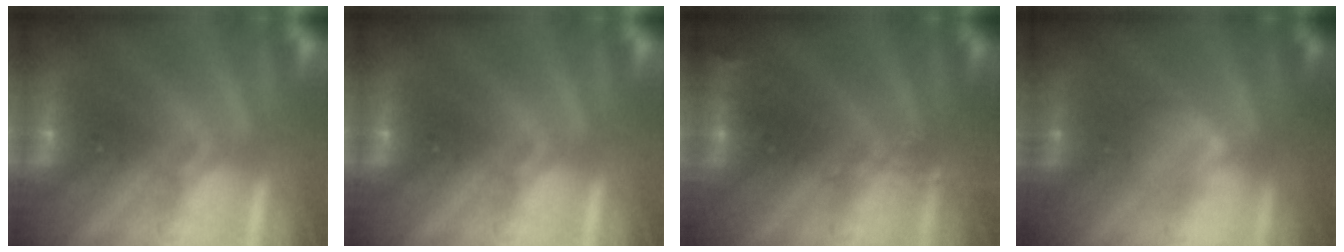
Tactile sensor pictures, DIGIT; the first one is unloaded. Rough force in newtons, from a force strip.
{"total": 0.0}
{"total": 2.4}
{"total": 2.2}